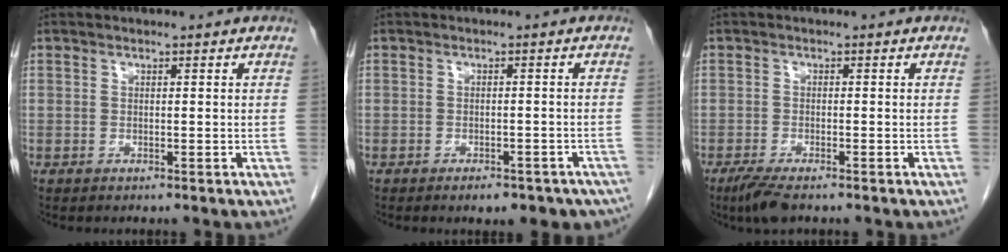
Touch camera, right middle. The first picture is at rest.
{"total": 8.3, "force": [-6.5, 3.5, 3.7], "torque": [-0.027, 0.005, -0.075]}
{"total": 3.9, "force": [-2.8, 0.7, 2.5], "torque": [-0.051, -0.010, -0.051]}